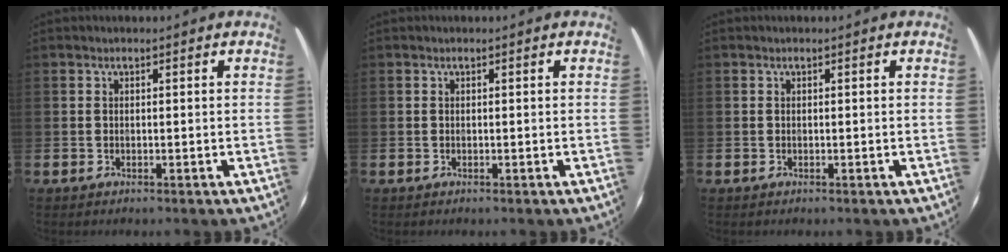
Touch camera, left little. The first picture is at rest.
{"total": 0.0}
{"total": 0.0}